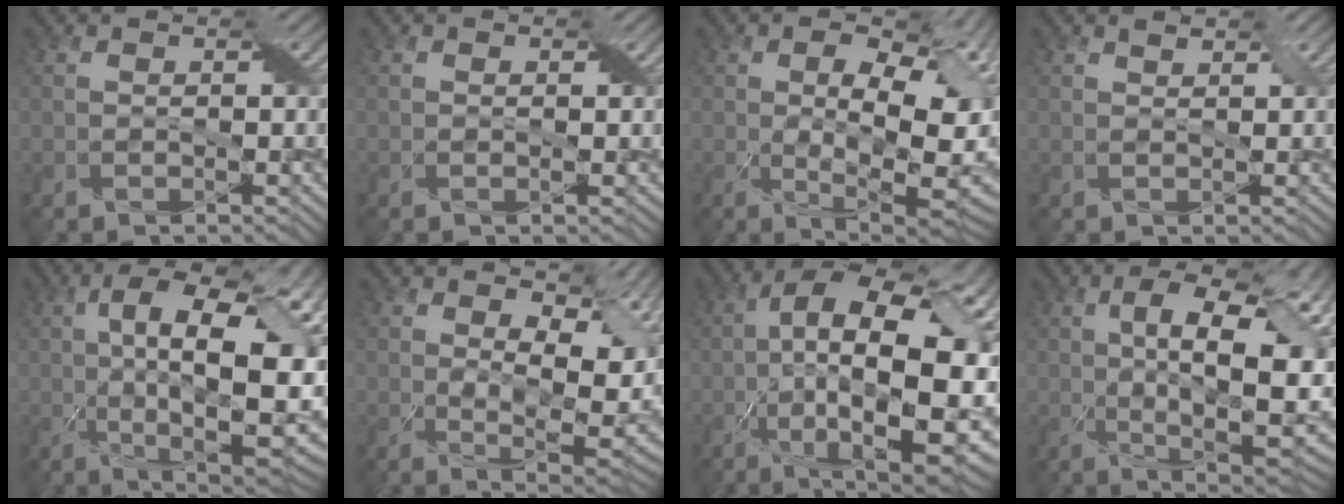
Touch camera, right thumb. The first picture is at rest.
{"total": 0.7, "force": [0.2, 0.2, 0.6], "torque": [-0.010, -0.001, 0.002]}
{"total": 15.8, "force": [0.9, 7.8, 13.8], "torque": [-0.196, -0.019, 0.039]}
{"total": 1.0, "force": [0.8, 0.2, 0.4], "torque": [-0.013, 0.001, 0.017]}
{"total": 17.9, "force": [1.3, 7.6, 16.2], "torque": [-0.247, 0.007, 0.019]}
{"total": 11.2, "force": [3.0, 5.9, 9.0], "torque": [-0.159, -0.023, 0.054]}
{"total": 20.0, "force": [-2.2, 8.4, 18.0], "torque": [-0.269, 0.009, -0.046]}
{"total": 16.4, "force": [2.0, 6.9, 14.7], "torque": [-0.220, 0.006, 0.032]}